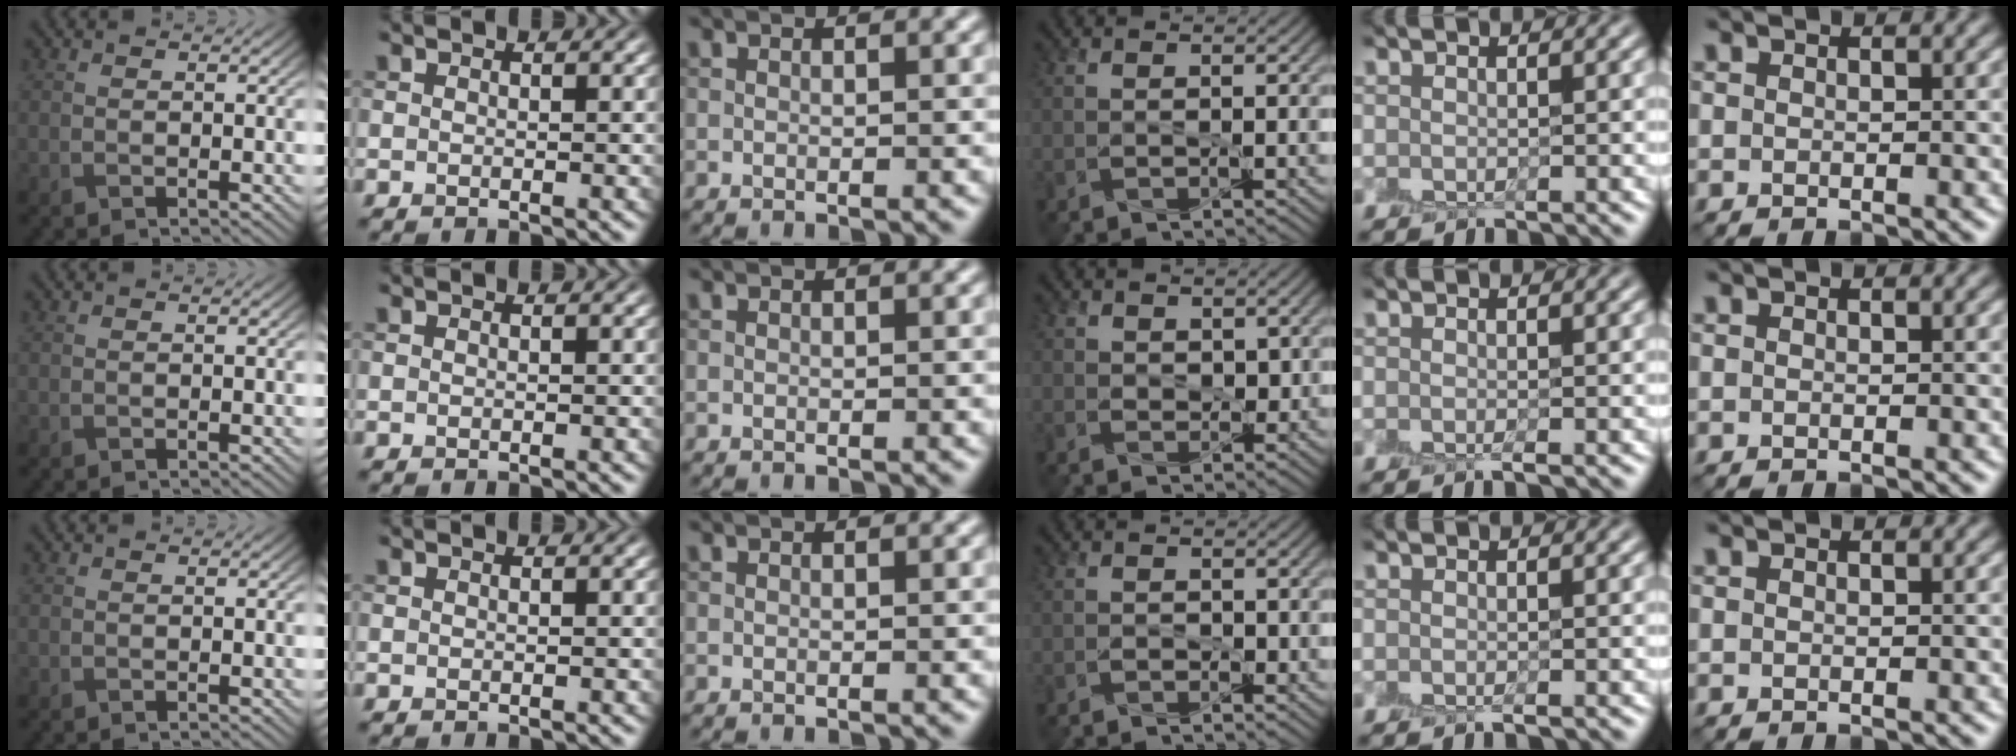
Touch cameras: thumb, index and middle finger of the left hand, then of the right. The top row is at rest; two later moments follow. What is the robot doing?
{"motion": "peel", "object": "small bumper sticker"}